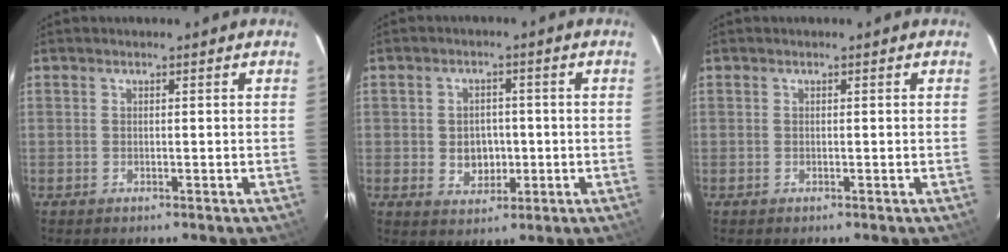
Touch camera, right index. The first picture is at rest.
{"total": 5.3, "force": [-0.6, 4.4, 2.9], "torque": [-0.055, 0.006, 0.001]}
{"total": 0.0}